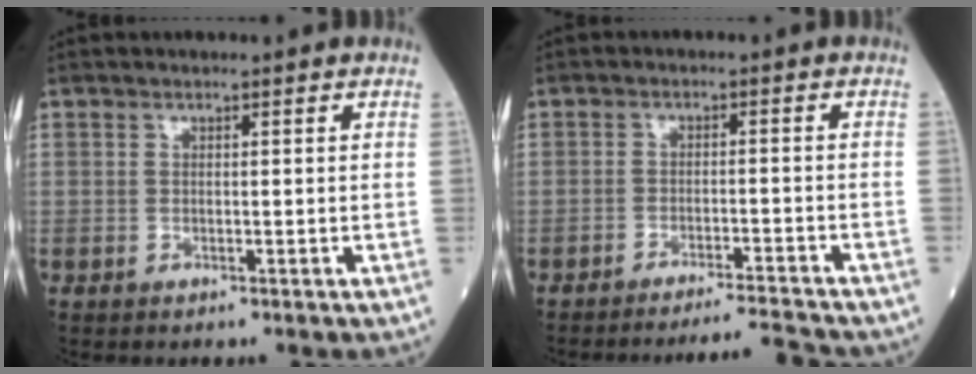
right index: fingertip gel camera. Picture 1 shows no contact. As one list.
[{"total": 5.8, "force": [-5.6, -1.5, 0.5], "torque": [-0.005, 0.000, -0.091]}]